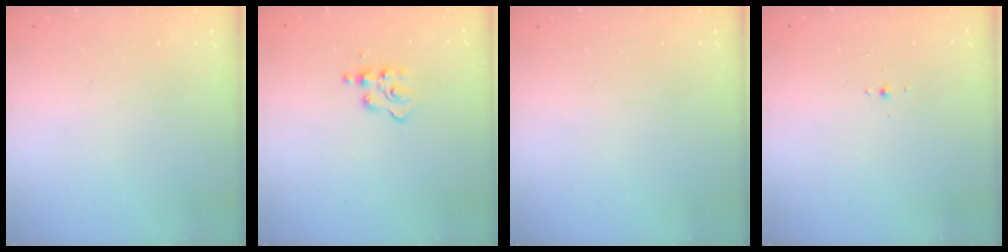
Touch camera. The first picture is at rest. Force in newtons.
{"total": 4.0, "press": 4.0, "slide": 0.6}
{"total": 0.0}
{"total": 3.2, "press": 3.1, "slide": 0.7}